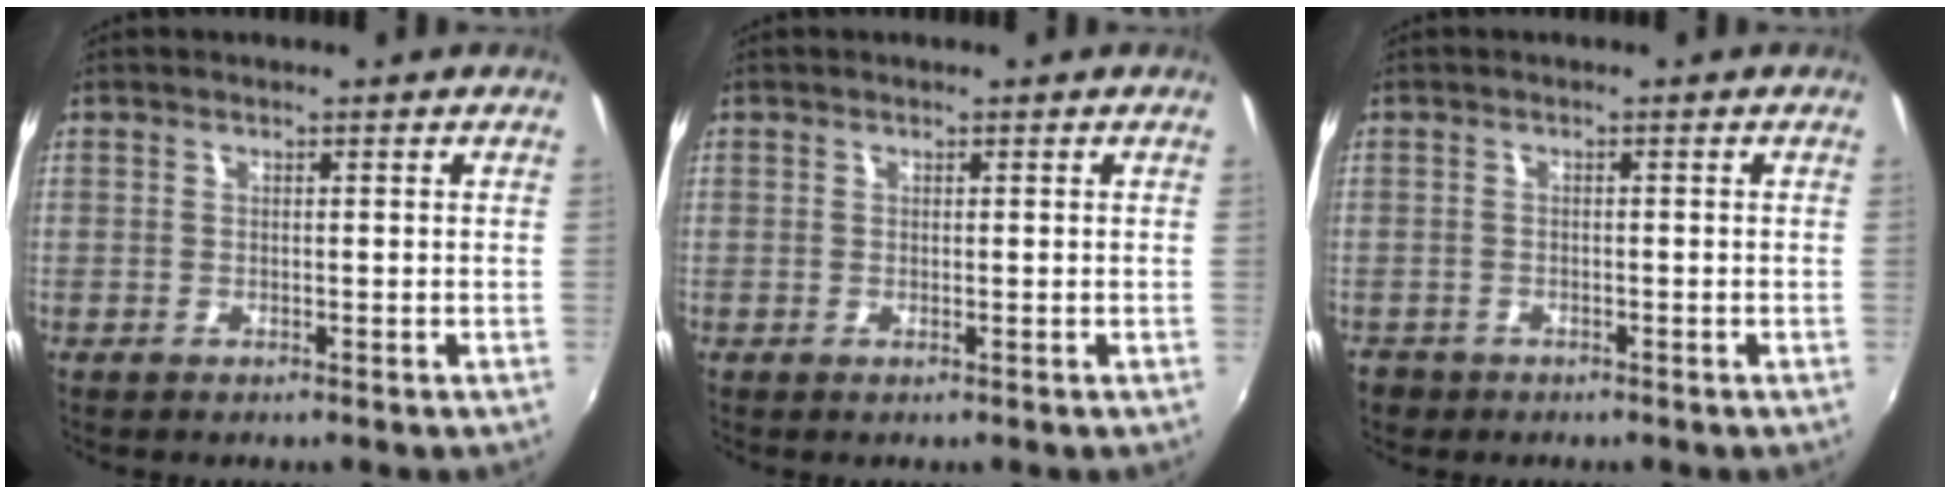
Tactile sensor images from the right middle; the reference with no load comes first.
{"total": 0.0}
{"total": 2.8, "force": [-1.8, 2.0, 0.7], "torque": [-0.023, -0.005, -0.030]}